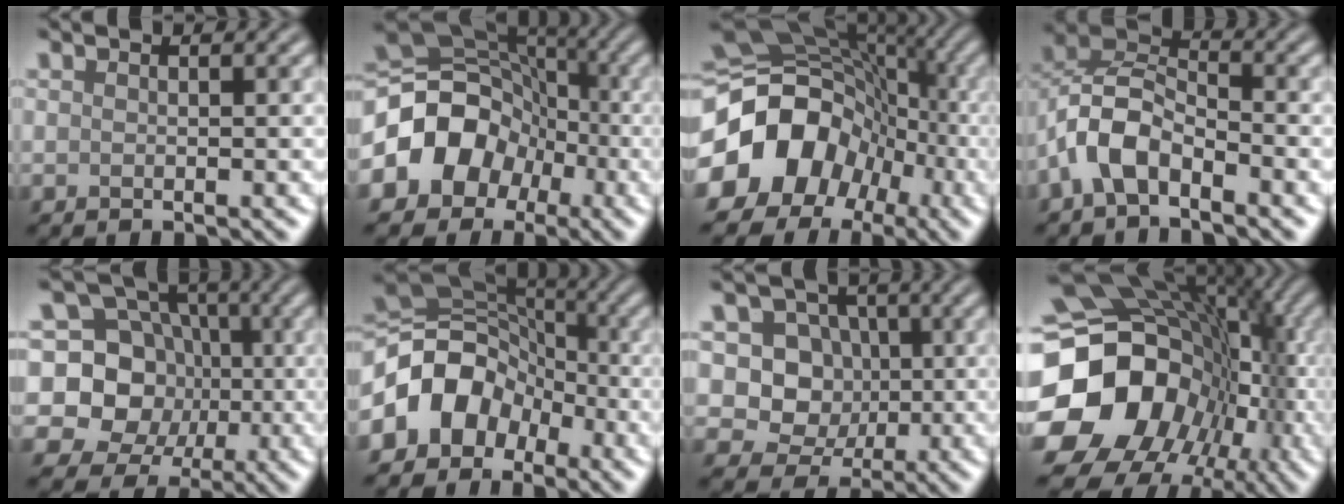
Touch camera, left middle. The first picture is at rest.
{"total": 10.8, "force": [-2.9, 9.1, 5.1], "torque": [-0.101, 0.000, -0.082]}
{"total": 12.9, "force": [-3.1, 10.7, 6.5], "torque": [-0.144, -0.010, -0.058]}
{"total": 5.1, "force": [-2.8, 2.7, 3.3], "torque": [-0.063, 0.014, -0.066]}
{"total": 12.6, "force": [1.0, 11.5, 5.0], "torque": [-0.120, 0.050, -0.015]}
{"total": 9.0, "force": [-3.2, 7.1, 4.4], "torque": [-0.091, 0.008, -0.078]}
{"total": 8.5, "force": [1.9, 7.6, 3.4], "torque": [-0.065, 0.025, 0.022]}
{"total": 18.9, "force": [-3.0, 15.9, 9.9], "torque": [-0.176, -0.017, -0.046]}